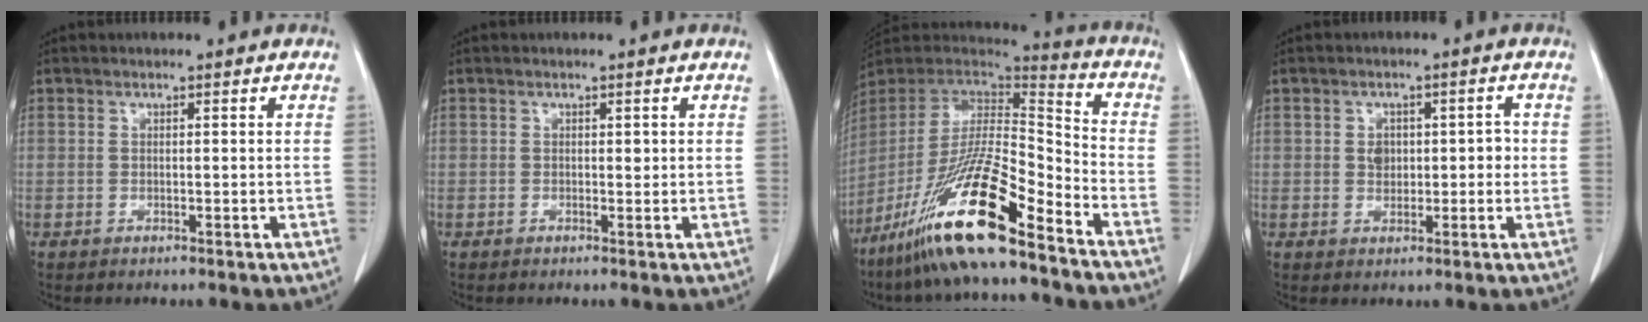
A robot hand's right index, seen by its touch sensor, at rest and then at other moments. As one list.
[{"total": 0.6, "force": [0.2, 0.3, 0.4], "torque": [-0.004, 0.000, 0.001]}, {"total": 19.9, "force": [-13.1, 2.1, 14.8], "torque": [-0.295, -0.032, -0.242]}, {"total": 3.8, "force": [0.1, 2.7, 2.7], "torque": [-0.033, 0.015, 0.006]}]